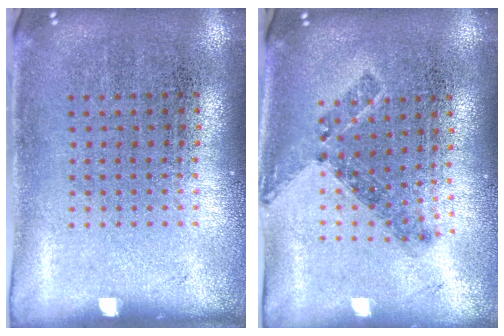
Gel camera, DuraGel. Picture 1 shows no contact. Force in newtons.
{"total": 0.9, "press": 0.8, "slide": 0.5}